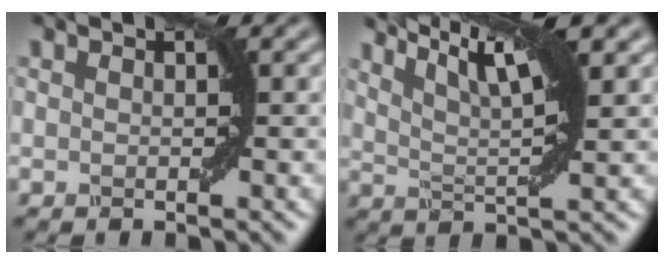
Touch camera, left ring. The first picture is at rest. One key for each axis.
{"total": 7.4, "fx": 4.4, "fy": 1.8, "fz": 5.7, "tx": -0.093, "ty": 0.020, "tz": 0.064}